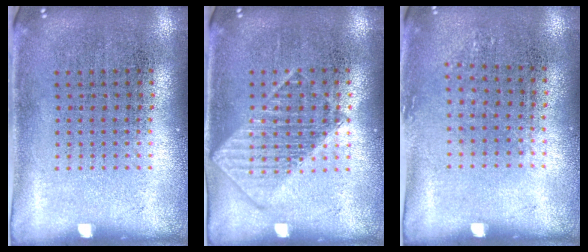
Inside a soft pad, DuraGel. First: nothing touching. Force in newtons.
{"total": 1.1, "press": 1.1, "slide": 0.2}
{"total": 0.8, "press": 0.7, "slide": 0.4}